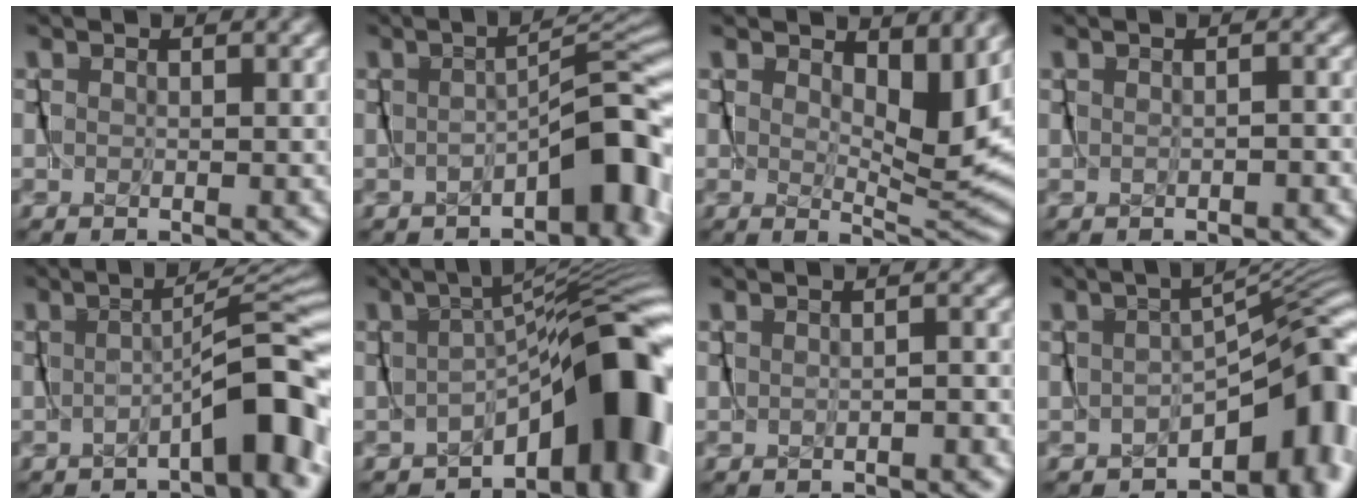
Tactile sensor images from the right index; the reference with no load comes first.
{"total": 4.9, "force": [-3.3, 1.4, 3.4], "torque": [-0.025, 0.004, -0.049]}
{"total": 5.4, "force": [2.4, 1.6, 4.6], "torque": [-0.062, -0.013, 0.045]}
{"total": 0.0}
{"total": 4.8, "force": [-2.9, 0.0, 3.7], "torque": [-0.017, 0.017, -0.045]}
{"total": 8.4, "force": [-3.3, 2.6, 7.3], "torque": [-0.074, -0.002, -0.046]}
{"total": 0.6, "force": [-0.5, -0.1, -0.3], "torque": [0.011, 0.007, -0.014]}
{"total": 6.9, "force": [-3.7, 3.0, 4.9], "torque": [-0.055, 0.006, -0.057]}